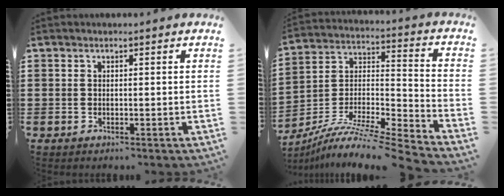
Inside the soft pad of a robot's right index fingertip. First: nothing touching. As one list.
[{"total": 9.5, "force": [-8.1, 0.7, 5.0], "torque": [-0.086, 0.004, -0.161]}]